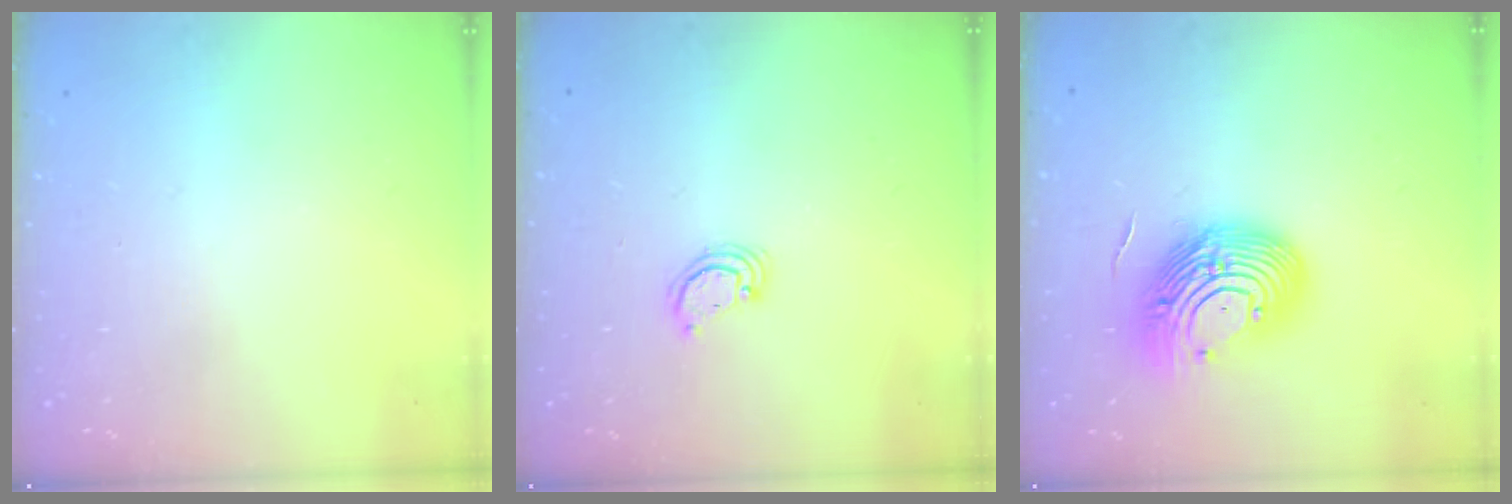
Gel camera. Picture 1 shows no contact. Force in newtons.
{"total": 2.6, "press": 2.6, "slide": 0.3}
{"total": 16.3, "press": 15.8, "slide": 4.1}